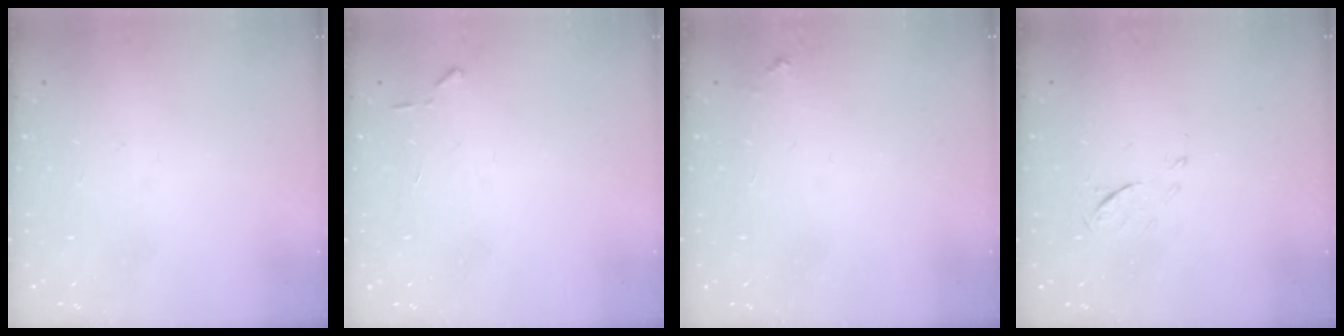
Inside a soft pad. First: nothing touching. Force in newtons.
{"total": 3.6, "press": 3.6, "slide": 0.5}
{"total": 2.8, "press": 2.8, "slide": 0.2}
{"total": 5.8, "press": 5.8, "slide": 0.8}